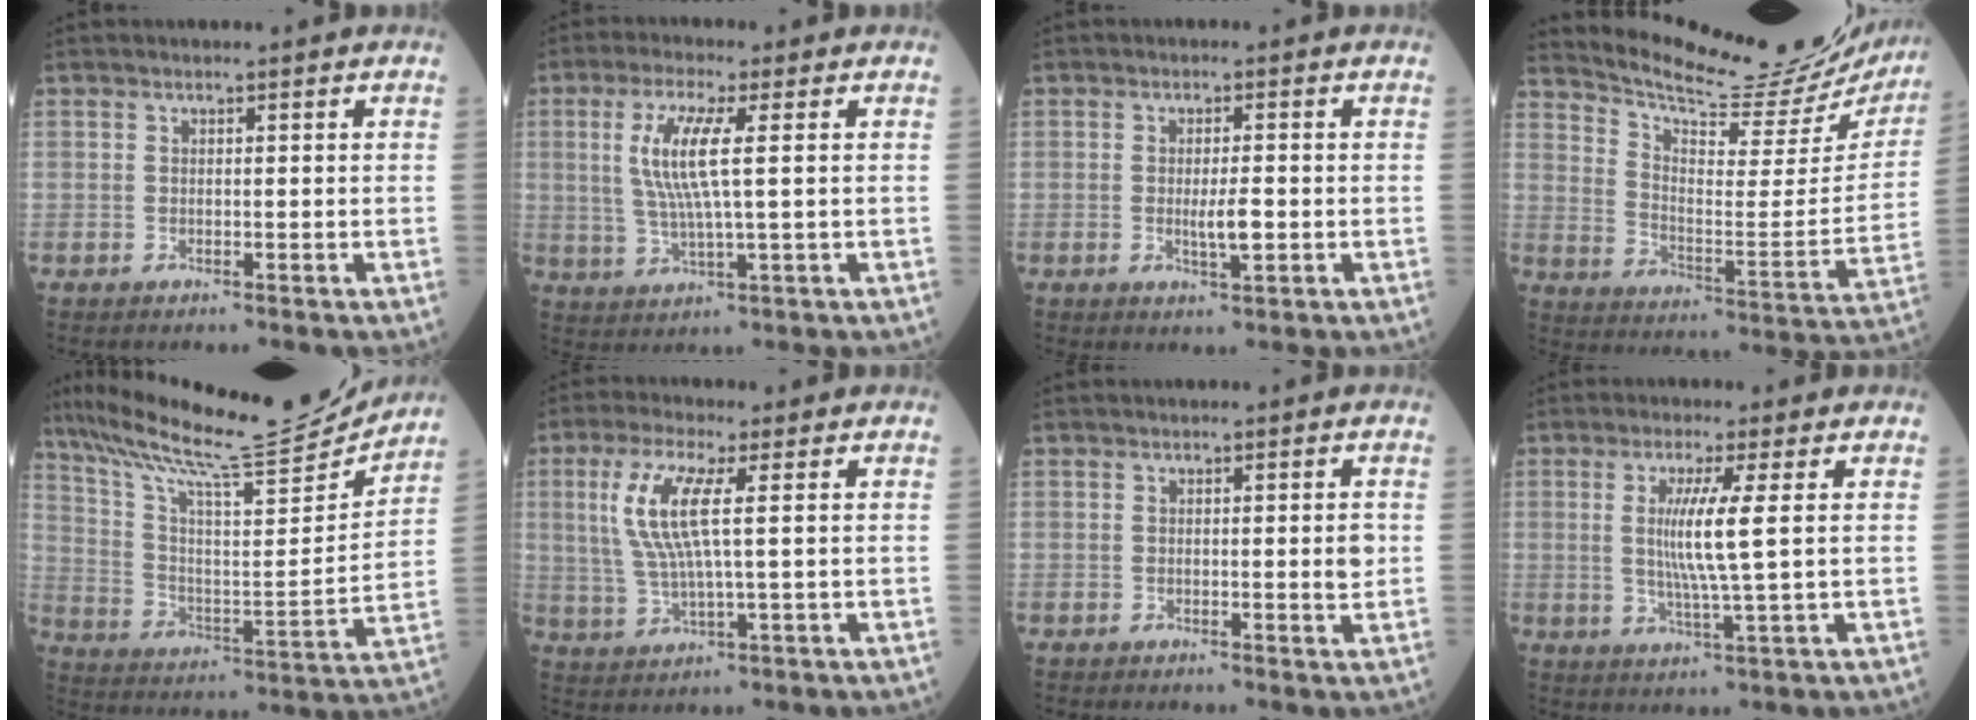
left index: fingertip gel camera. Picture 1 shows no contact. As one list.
[{"total": 7.8, "force": [1.5, 0.5, 7.6], "torque": [-0.172, -0.002, 0.027]}, {"total": 3.1, "force": [-0.7, 0.4, 3.0], "torque": [-0.055, -0.007, -0.011]}, {"total": 22.6, "force": [22.0, 2.3, 5.0], "torque": [-0.091, -0.094, 0.289]}, {"total": 21.8, "force": [20.0, 0.6, 8.8], "torque": [-0.166, -0.041, 0.308]}, {"total": 8.5, "force": [1.8, 1.0, 8.2], "torque": [-0.193, 0.002, 0.036]}, {"total": 1.8, "force": [-0.1, 0.1, 1.8], "torque": [-0.021, -0.004, -0.004]}, {"total": 6.7, "force": [0.9, -1.1, 6.6], "torque": [-0.131, -0.016, 0.016]}]